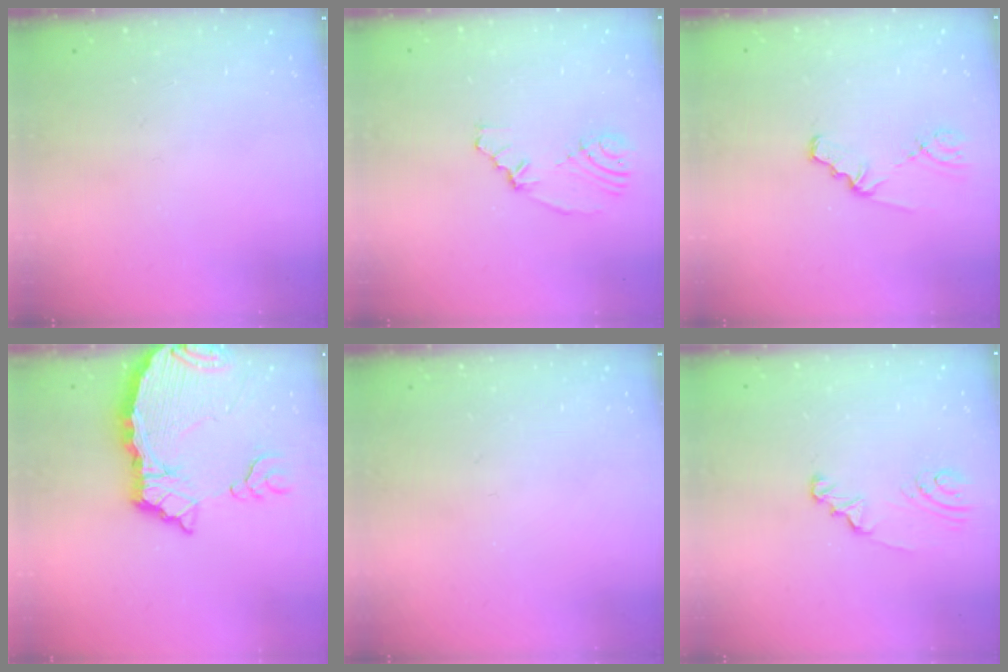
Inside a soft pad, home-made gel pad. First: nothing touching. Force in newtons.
{"total": 5.1, "press": 3.0, "slide": 4.1}
{"total": 1.8, "press": 1.8, "slide": 0.2}
{"total": 10.1, "press": 10.1, "slide": 1.1}
{"total": 0.0}
{"total": 2.8, "press": 2.8, "slide": 0.3}